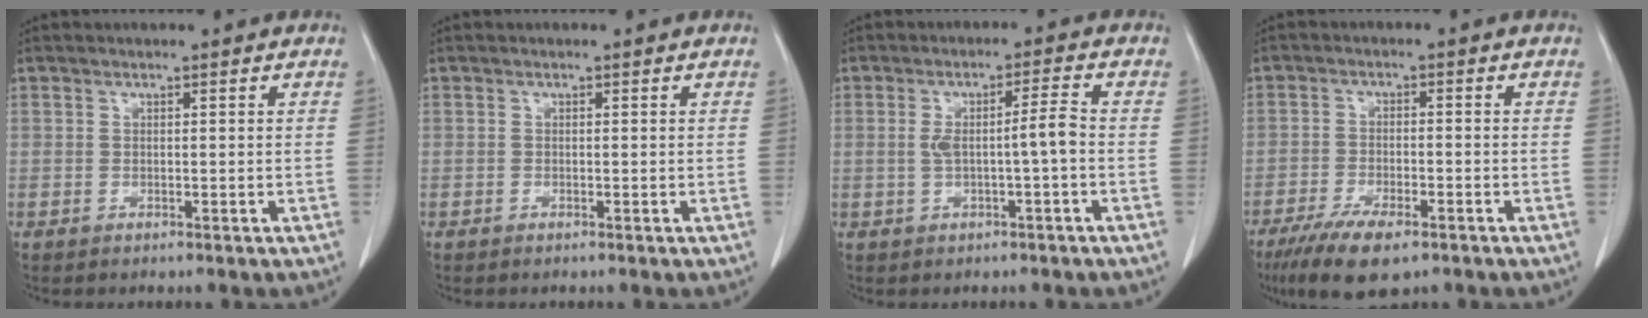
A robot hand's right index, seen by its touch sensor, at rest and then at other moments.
{"total": 0.0}
{"total": 4.7, "force": [-0.6, 0.1, 4.6], "torque": [-0.081, 0.016, -0.003]}
{"total": 8.7, "force": [-5.8, 2.5, 5.9], "torque": [-0.103, -0.014, -0.096]}